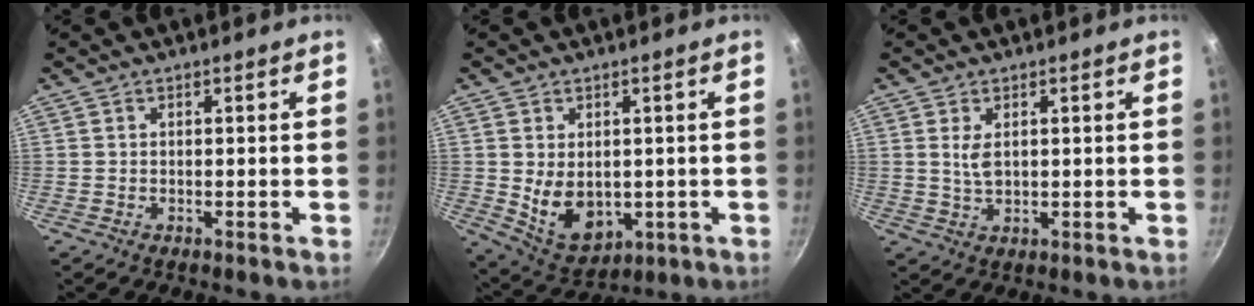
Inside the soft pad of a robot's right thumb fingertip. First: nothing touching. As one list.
[{"total": 9.6, "force": [0.0, 6.7, 6.9], "torque": [-0.098, -0.017, 0.027]}, {"total": 3.4, "force": [0.9, 1.8, 2.7], "torque": [-0.046, -0.008, 0.020]}]